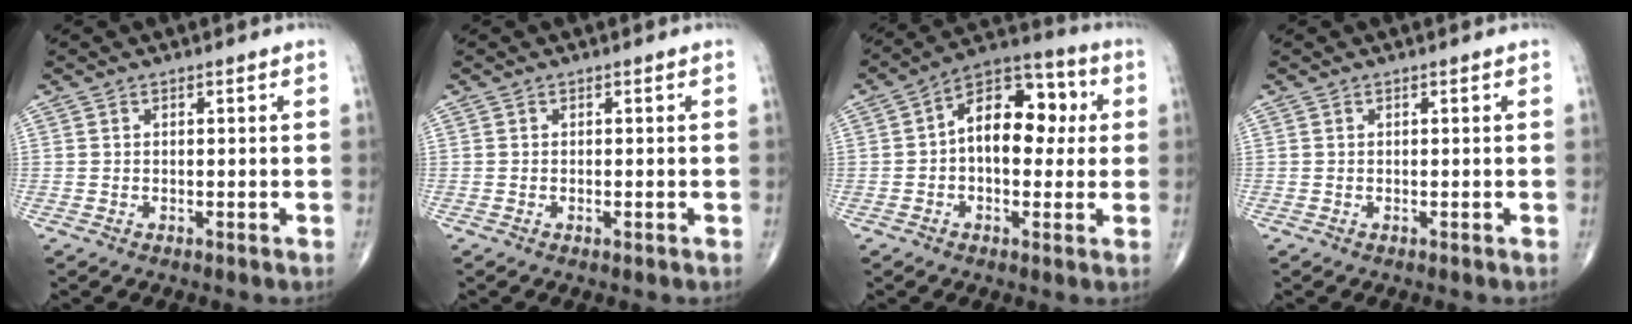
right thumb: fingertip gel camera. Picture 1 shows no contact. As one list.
[{"total": 0.6, "force": [-0.2, 0.2, 0.5], "torque": [-0.009, -0.002, -0.004]}, {"total": 14.5, "force": [1.4, 8.8, 11.4], "torque": [-0.138, 0.034, 0.010]}, {"total": 0.0}]